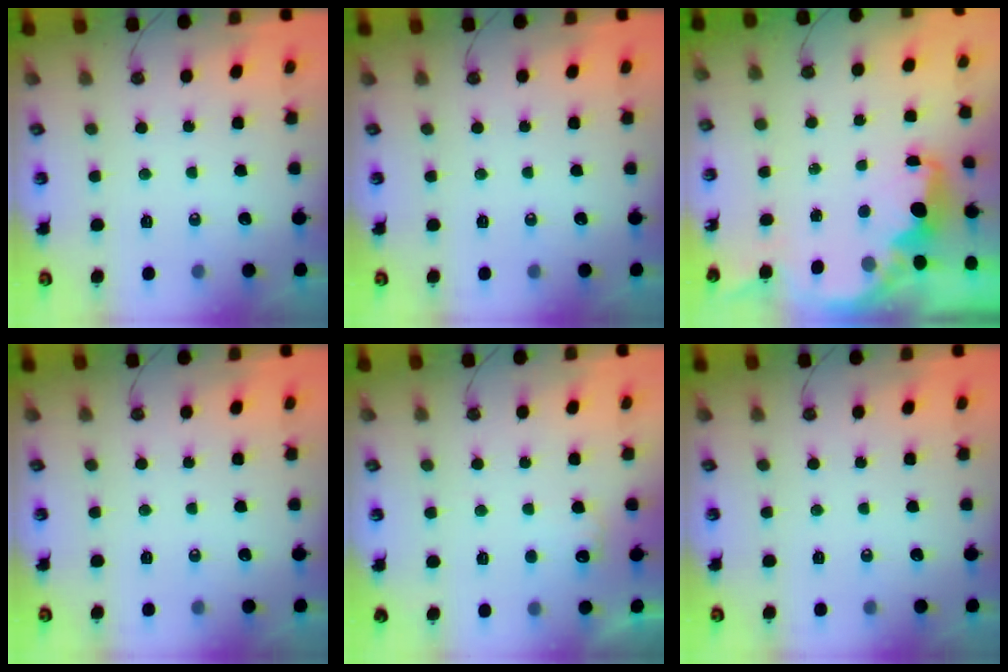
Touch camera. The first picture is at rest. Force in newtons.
{"total": 0.0}
{"total": 3.8, "press": 3.8, "slide": 0.5}
{"total": 0.0}
{"total": 6.0, "press": 5.9, "slide": 0.5}
{"total": 0.0}